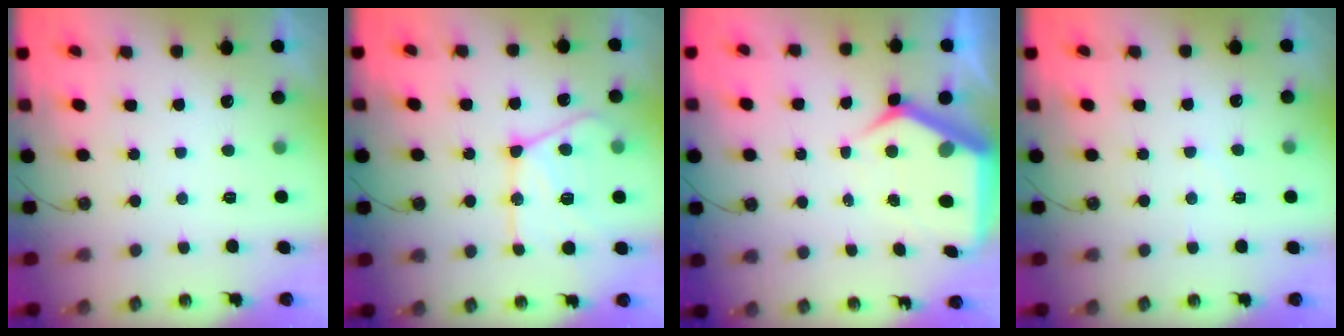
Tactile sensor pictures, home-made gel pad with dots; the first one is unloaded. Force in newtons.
{"total": 18.6, "press": 18.5, "slide": 1.7}
{"total": 10.4, "press": 10.3, "slide": 1.3}
{"total": 3.1, "press": 3.1, "slide": 0.6}